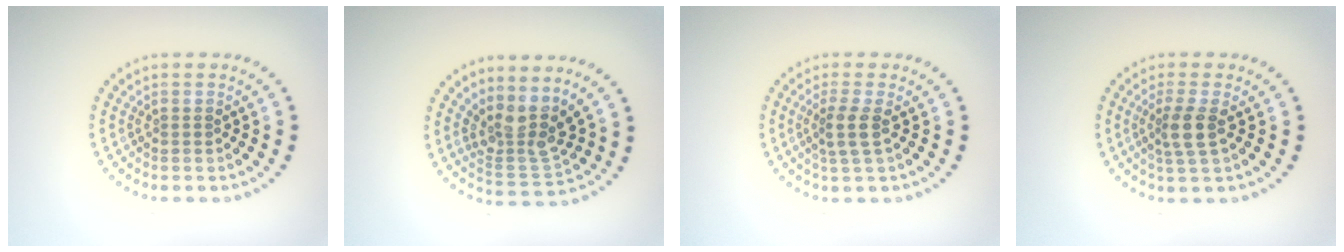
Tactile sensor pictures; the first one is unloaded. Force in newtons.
{"total": 3.7, "press": 2.8, "slide": 2.3}
{"total": 2.1, "press": 1.7, "slide": 1.2}
{"total": 2.4, "press": 2.0, "slide": 1.4}